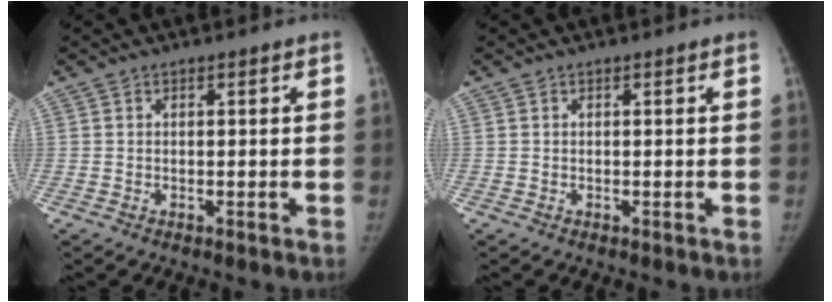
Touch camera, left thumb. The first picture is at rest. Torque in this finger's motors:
{"motor_torque": [0.01, 0.01, 0.00, 0.00, 0.00]}